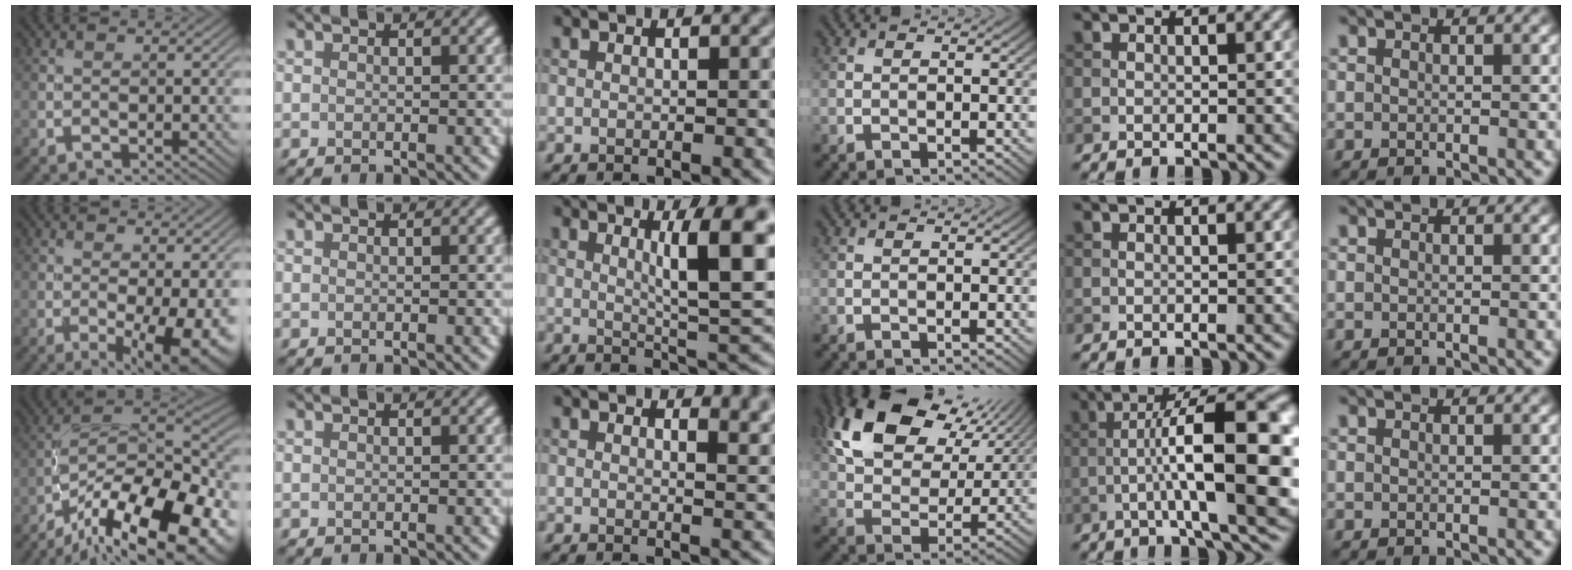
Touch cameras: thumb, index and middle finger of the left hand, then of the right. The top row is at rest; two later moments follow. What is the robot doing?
{"motion": "unscrew", "object": "medicine bottle"}